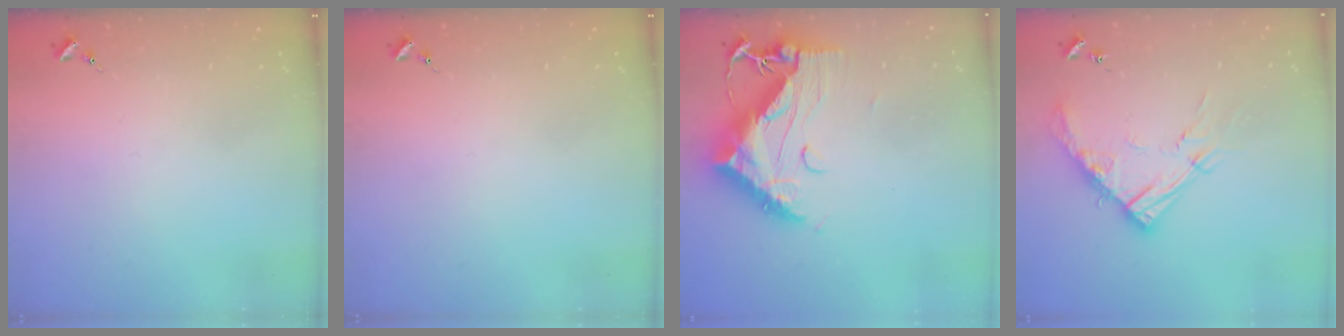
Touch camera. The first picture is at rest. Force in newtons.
{"total": 0.0}
{"total": 17.0, "press": 17.0, "slide": 1.4}
{"total": 15.1, "press": 15.1, "slide": 1.5}